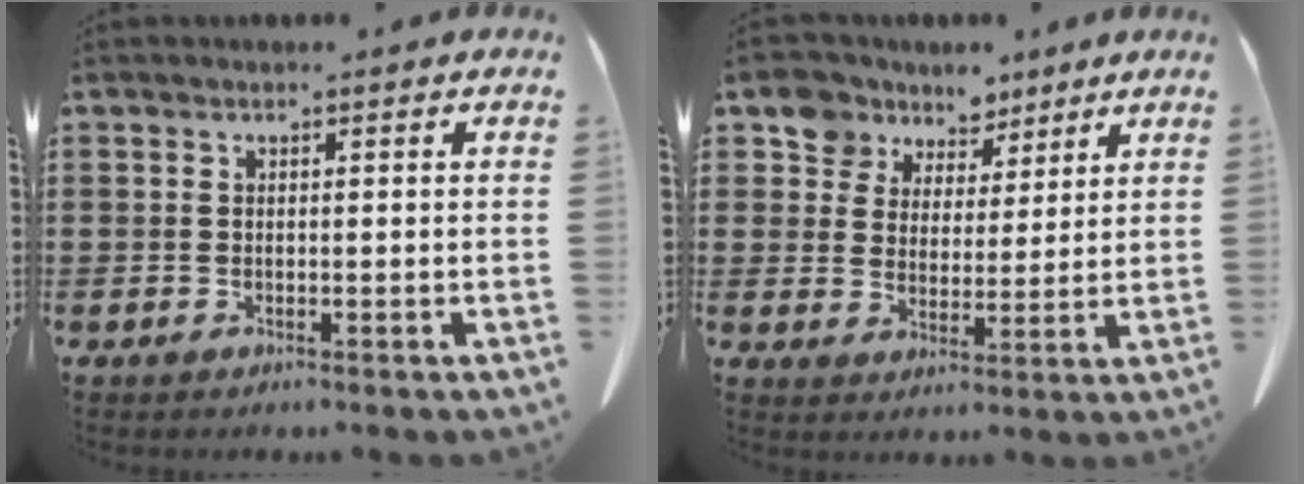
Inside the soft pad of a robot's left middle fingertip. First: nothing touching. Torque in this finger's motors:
{"motor_torque": [2.14, 0.00, 0.22, 0.03]}